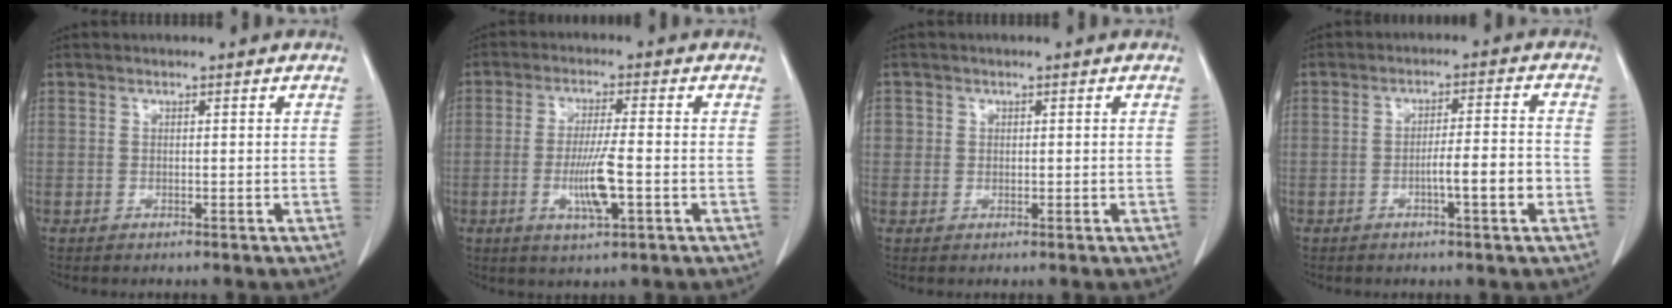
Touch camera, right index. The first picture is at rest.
{"total": 6.9, "force": [-1.8, 0.5, 6.7], "torque": [-0.127, -0.010, -0.032]}
{"total": 1.7, "force": [0.3, 1.6, 0.2], "torque": [0.008, 0.002, 0.005]}
{"total": 5.7, "force": [-2.0, 0.3, 5.3], "torque": [-0.082, 0.006, -0.029]}